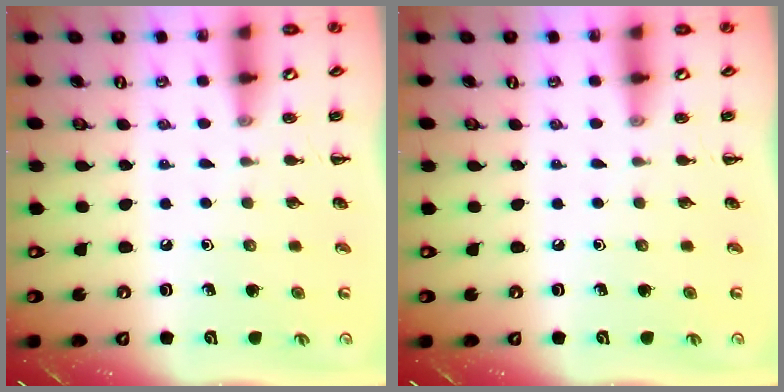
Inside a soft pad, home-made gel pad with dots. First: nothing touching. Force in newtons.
{"total": 0.0}